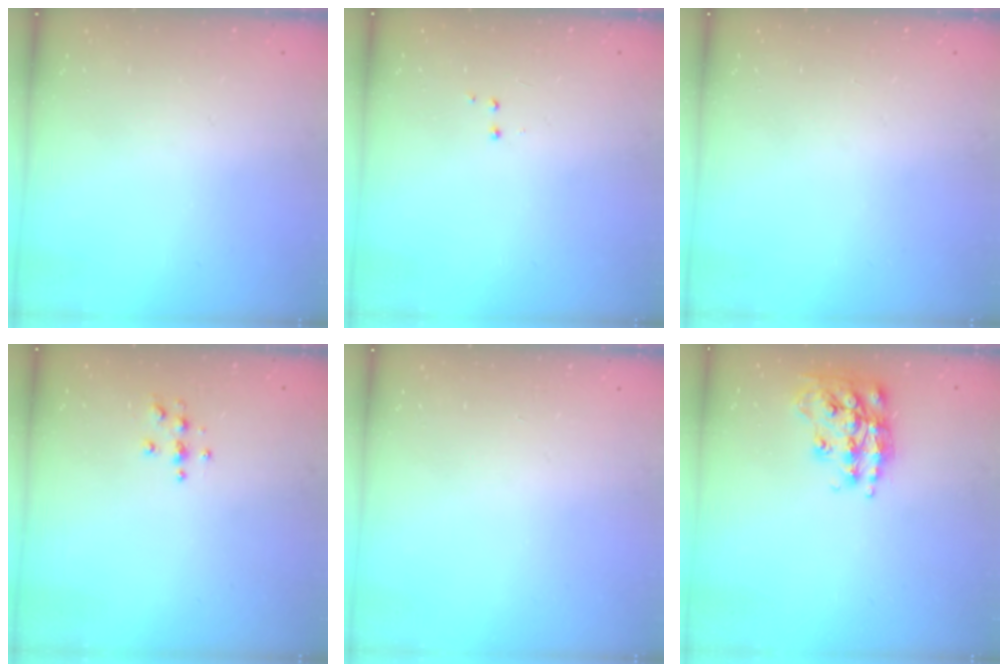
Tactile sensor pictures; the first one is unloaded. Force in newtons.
{"total": 2.9, "press": 2.8, "slide": 0.7}
{"total": 0.0}
{"total": 3.9, "press": 3.8, "slide": 0.4}
{"total": 0.6, "press": 0.0, "slide": 0.6}
{"total": 17.2, "press": 17.2, "slide": 1.4}